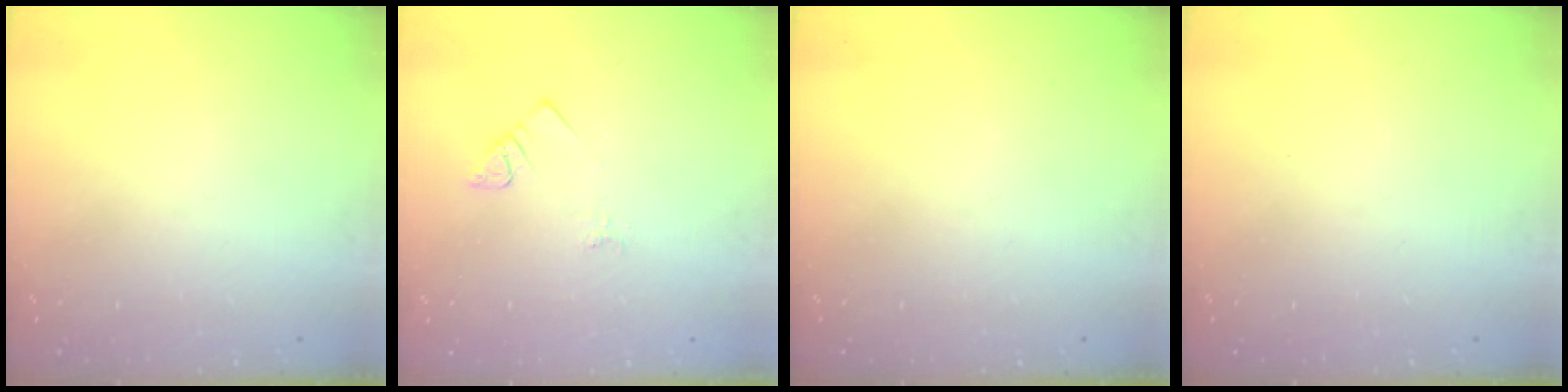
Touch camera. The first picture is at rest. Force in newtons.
{"total": 2.3, "press": 2.3, "slide": 0.4}
{"total": 0.0}
{"total": 0.0}